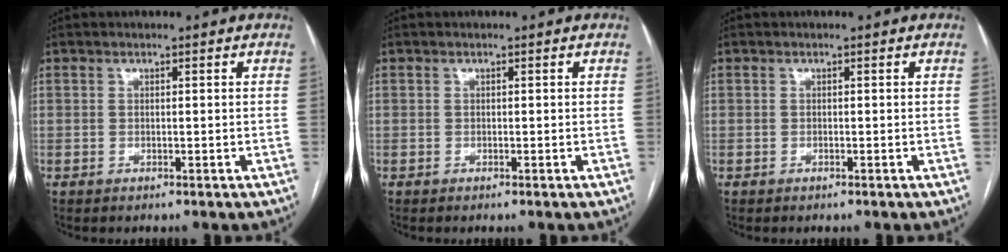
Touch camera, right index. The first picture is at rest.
{"total": 0.0}
{"total": 0.0}